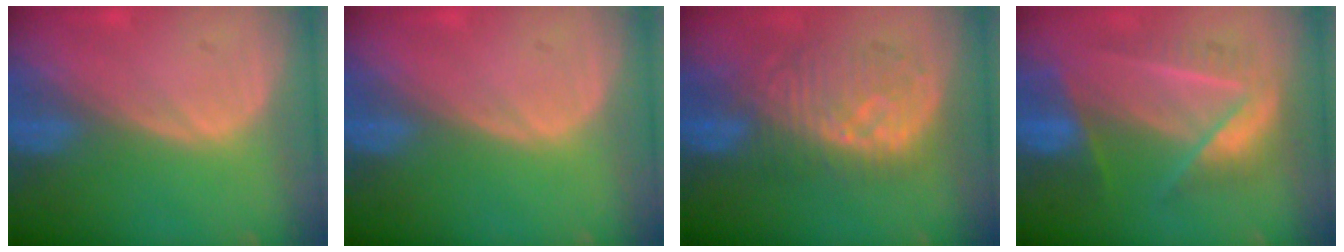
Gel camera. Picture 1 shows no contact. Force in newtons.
{"total": 0.0}
{"total": 8.9, "press": 8.7, "slide": 1.8}
{"total": 7.5, "press": 7.4, "slide": 1.1}